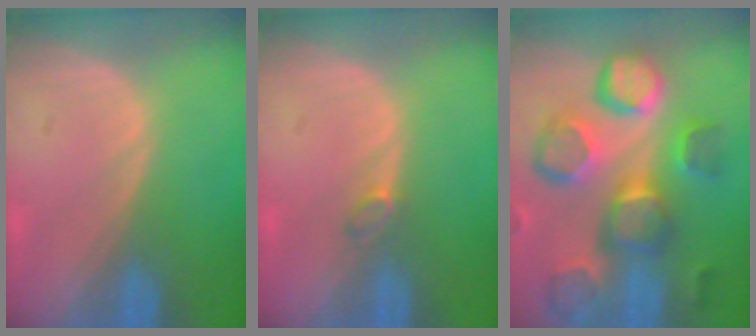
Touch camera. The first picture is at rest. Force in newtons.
{"total": 1.2, "press": 1.2, "slide": 0.4}
{"total": 12.7, "press": 11.2, "slide": 6.0}